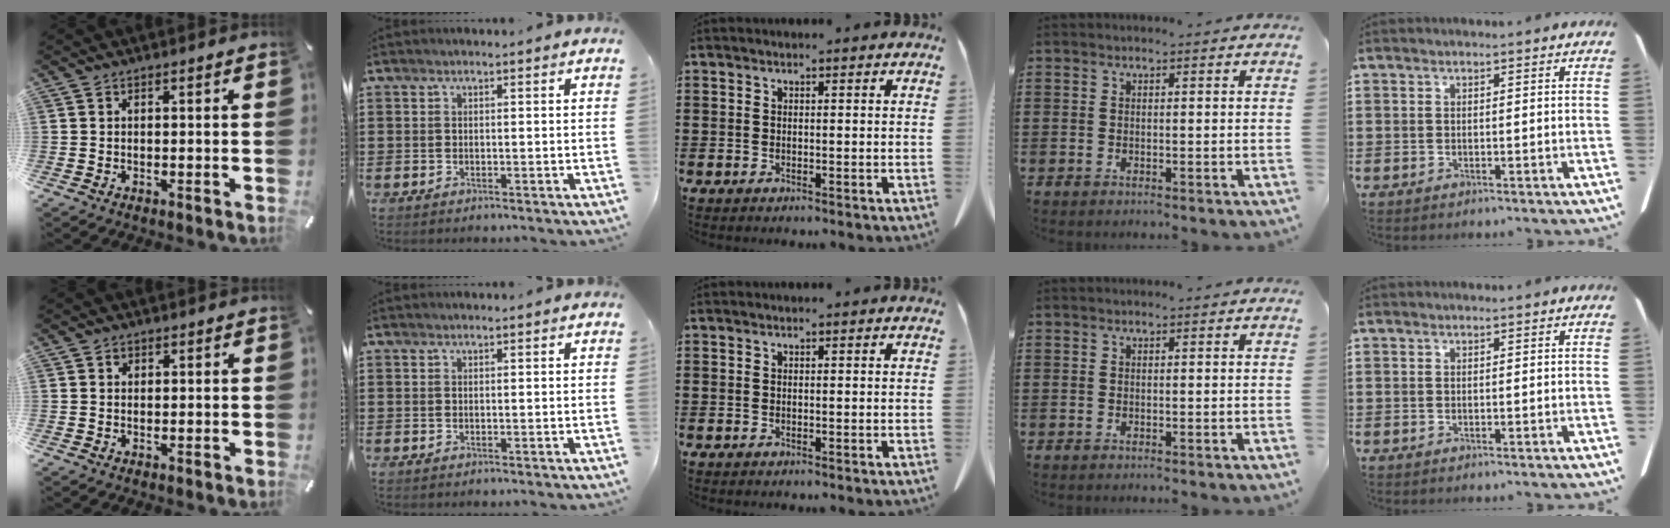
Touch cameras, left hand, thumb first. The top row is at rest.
{"thumb": {"total": 0.9, "force": [0.4, 0.8, 0.2], "torque": [0.004, 0.002, 0.004]}}